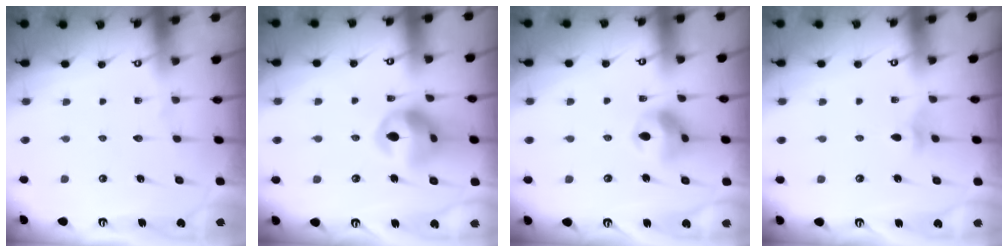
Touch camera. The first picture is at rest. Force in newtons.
{"total": 12.8, "press": 12.7, "slide": 1.5}
{"total": 10.3, "press": 10.2, "slide": 1.3}
{"total": 3.2, "press": 3.2, "slide": 0.6}